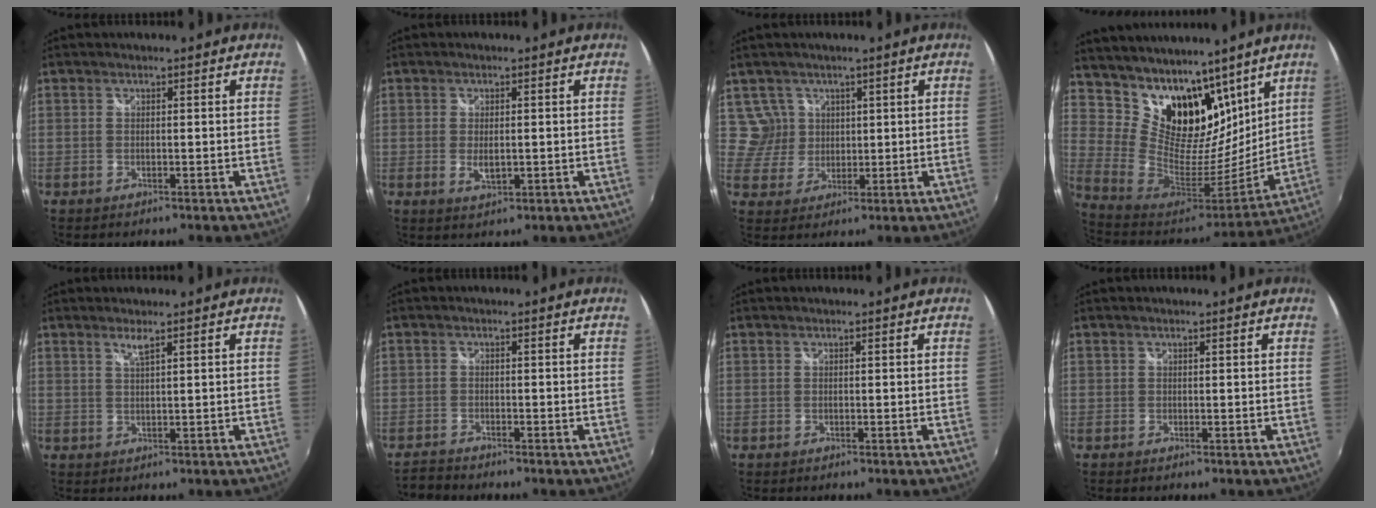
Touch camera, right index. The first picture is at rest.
{"total": 3.3, "force": [-0.5, 1.6, 2.8], "torque": [-0.051, -0.007, -0.005]}
{"total": 4.7, "force": [2.0, 4.2, -0.1], "torque": [0.011, 0.009, 0.040]}
{"total": 22.2, "force": [14.6, 13.5, 9.9], "torque": [-0.221, -0.008, 0.275]}
{"total": 1.9, "force": [1.3, -0.1, 1.3], "torque": [-0.025, -0.001, 0.022]}
{"total": 2.5, "force": [-2.5, 0.6, 0.1], "torque": [-0.013, -0.007, -0.052]}
{"total": 0.0}
{"total": 0.0}